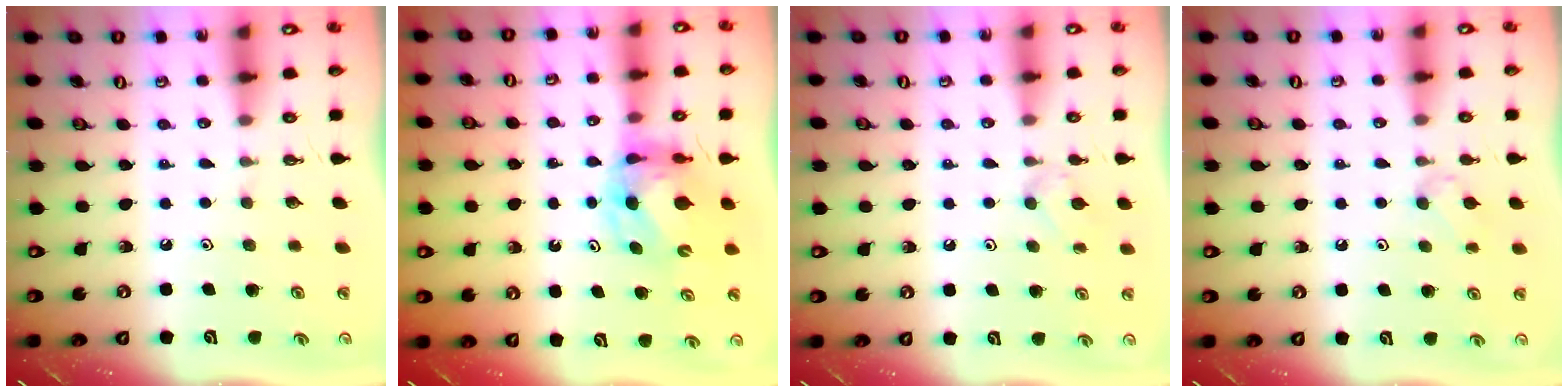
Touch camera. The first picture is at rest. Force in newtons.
{"total": 7.5, "press": 7.4, "slide": 0.8}
{"total": 5.7, "press": 5.6, "slide": 0.9}
{"total": 2.7, "press": 2.6, "slide": 0.6}